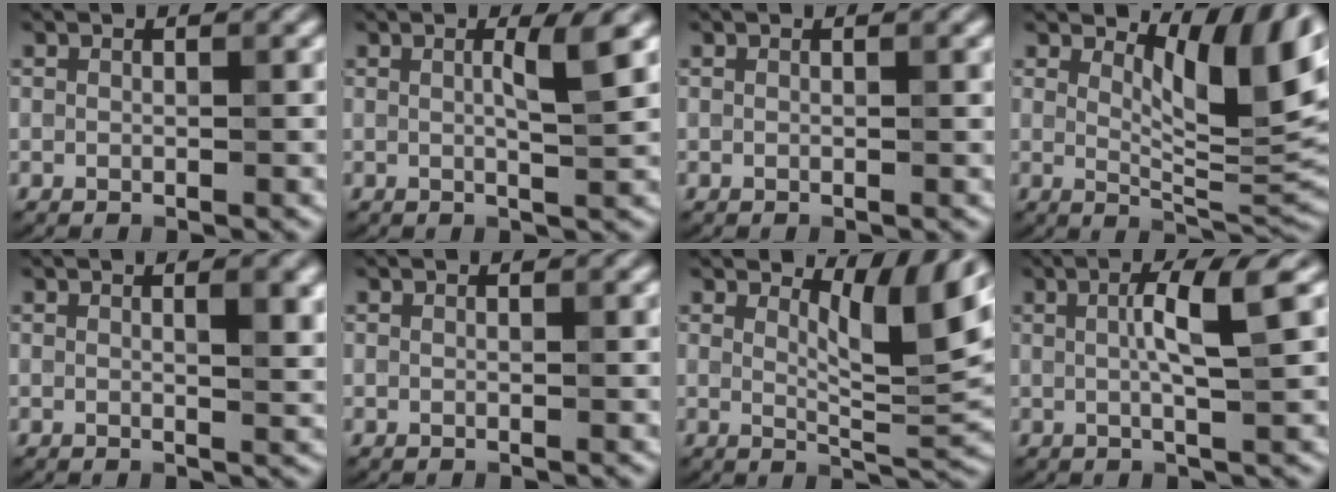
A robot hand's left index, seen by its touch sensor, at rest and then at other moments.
{"total": 2.6, "force": [0.6, 0.4, 2.5], "torque": [-0.037, -0.001, 0.003]}
{"total": 0.0}
{"total": 8.2, "force": [3.6, 3.0, 6.8], "torque": [-0.095, -0.010, 0.058]}
{"total": 2.8, "force": [0.8, 0.8, 2.5], "torque": [-0.027, 0.000, 0.011]}
{"total": 0.0}
{"total": 5.3, "force": [3.0, 1.3, 4.2], "torque": [-0.066, -0.008, 0.044]}
{"total": 4.2, "force": [0.8, 0.6, 4.1], "torque": [-0.065, 0.005, 0.008]}